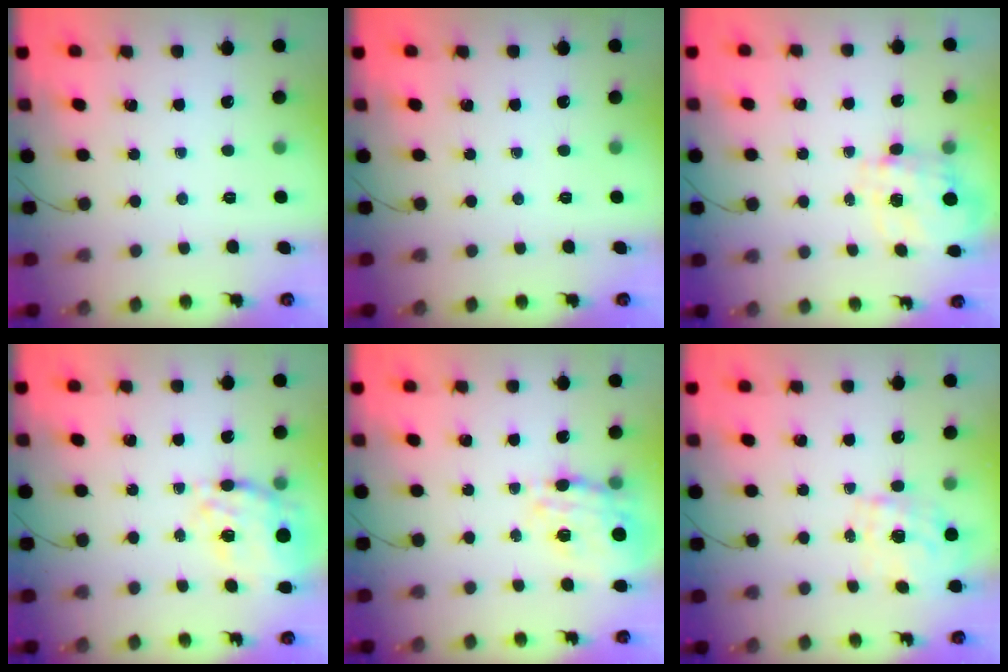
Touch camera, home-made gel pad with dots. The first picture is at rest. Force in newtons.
{"total": 0.0}
{"total": 3.6, "press": 3.4, "slide": 1.0}
{"total": 12.8, "press": 12.0, "slide": 4.6}
{"total": 15.8, "press": 15.4, "slide": 3.6}
{"total": 1.0, "press": 0.8, "slide": 0.6}